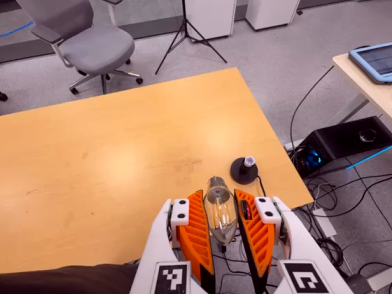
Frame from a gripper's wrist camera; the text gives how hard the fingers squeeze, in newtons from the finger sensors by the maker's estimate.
{"total": 10.4, "left": 11.4, "right": 9.5}